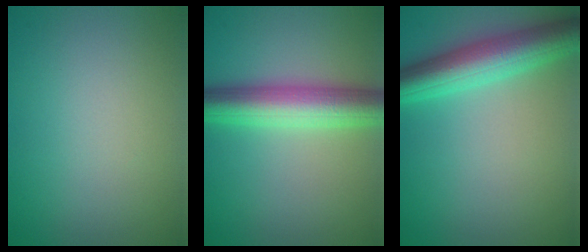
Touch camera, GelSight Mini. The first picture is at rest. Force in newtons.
{"total": 6.5, "press": 6.5, "slide": 0.2}
{"total": 6.0, "press": 6.0, "slide": 0.3}